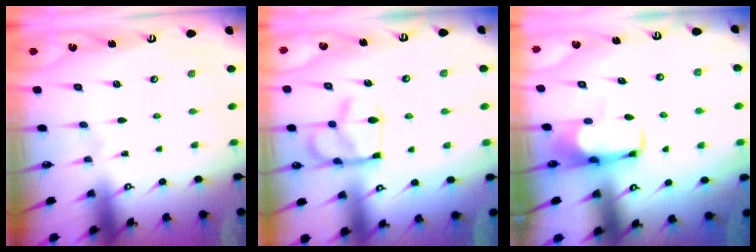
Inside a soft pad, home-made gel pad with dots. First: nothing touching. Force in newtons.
{"total": 11.4, "press": 11.3, "slide": 1.1}
{"total": 1.9, "press": 1.8, "slide": 0.4}